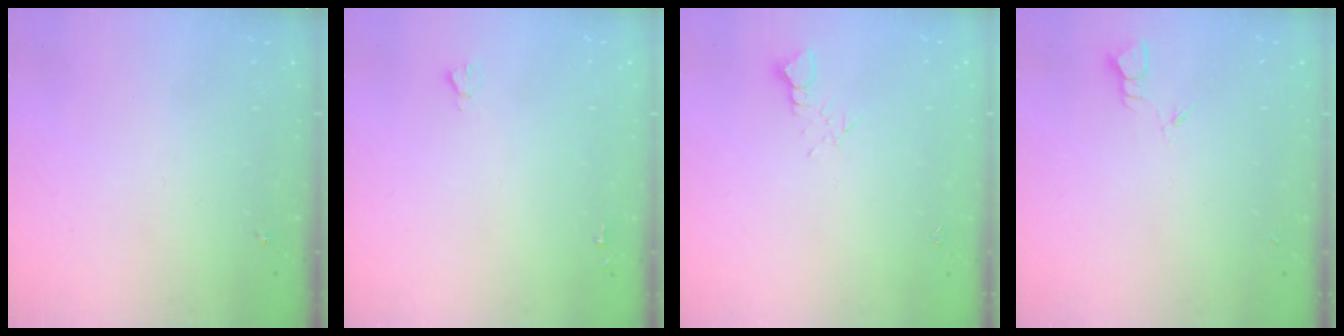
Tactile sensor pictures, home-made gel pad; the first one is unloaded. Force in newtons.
{"total": 1.9, "press": 1.9, "slide": 0.2}
{"total": 2.7, "press": 2.7, "slide": 0.2}
{"total": 2.0, "press": 2.0, "slide": 0.1}